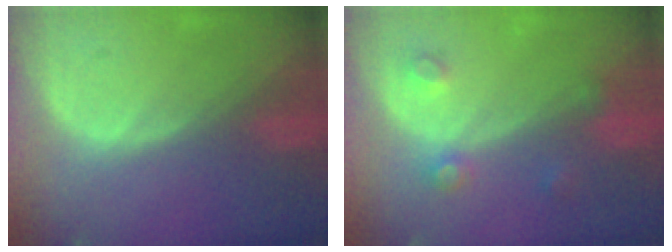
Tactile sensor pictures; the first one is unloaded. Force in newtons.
{"total": 3.6, "press": 3.4, "slide": 1.3}